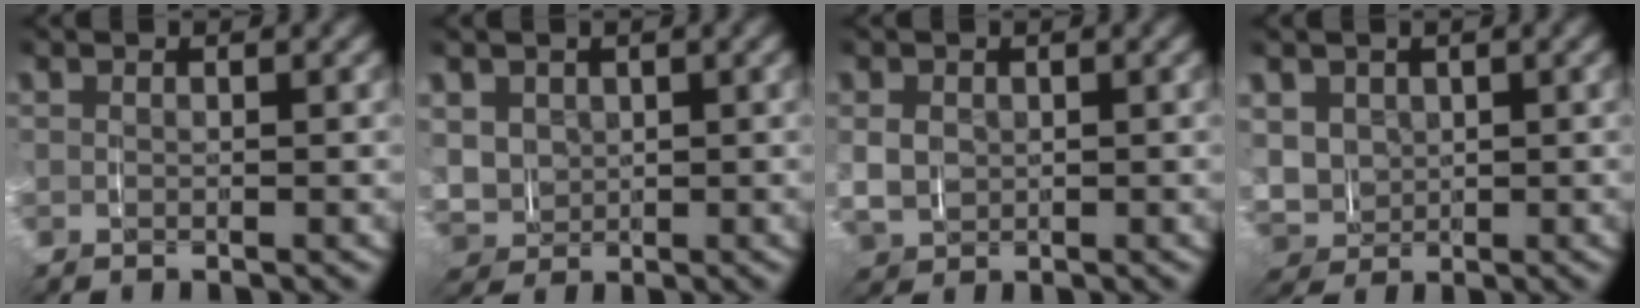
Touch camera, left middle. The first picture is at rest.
{"total": 5.6, "force": [0.2, 5.3, 1.8], "torque": [-0.080, -0.026, 0.010]}
{"total": 3.6, "force": [-0.4, 3.3, 1.2], "torque": [-0.058, -0.017, 0.002]}
{"total": 6.6, "force": [0.1, 6.2, 2.1], "torque": [-0.088, -0.033, 0.008]}